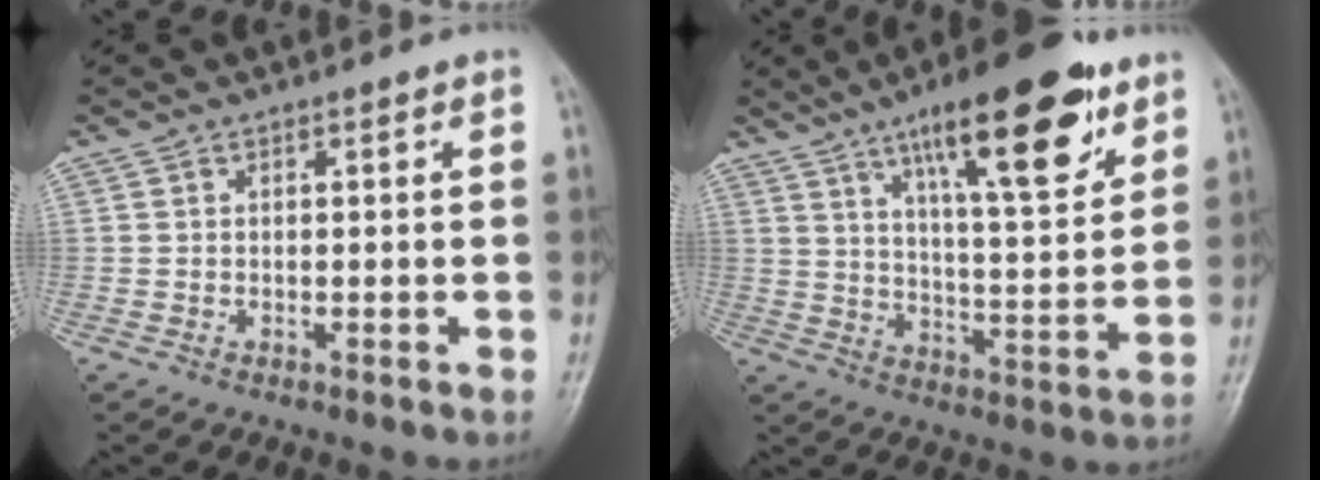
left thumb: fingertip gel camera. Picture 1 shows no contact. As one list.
[{"total": 19.4, "force": [11.2, 5.5, 14.9], "torque": [-0.195, -0.049, 0.176]}]